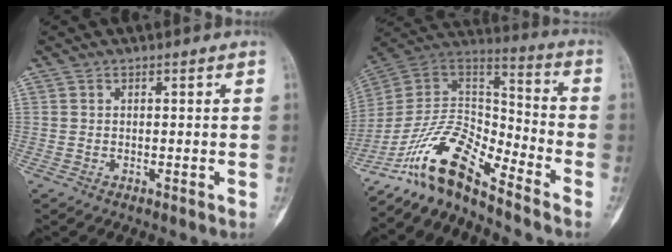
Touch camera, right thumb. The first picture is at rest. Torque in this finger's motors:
{"motor_torque": [0.46, 0.28, 1.36, -1.41, 0.34]}